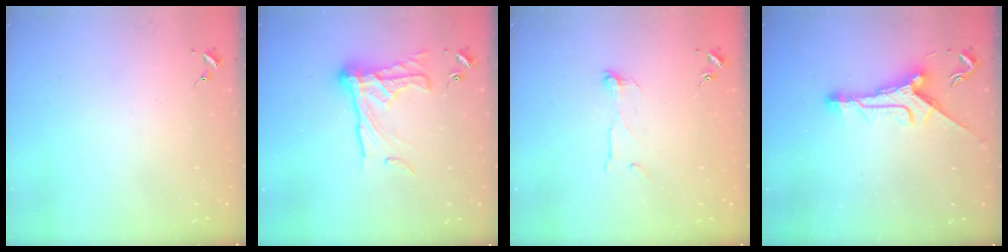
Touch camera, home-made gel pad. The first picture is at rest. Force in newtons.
{"total": 16.8, "press": 16.8, "slide": 1.0}
{"total": 6.0, "press": 6.0, "slide": 0.5}
{"total": 10.9, "press": 10.9, "slide": 0.7}